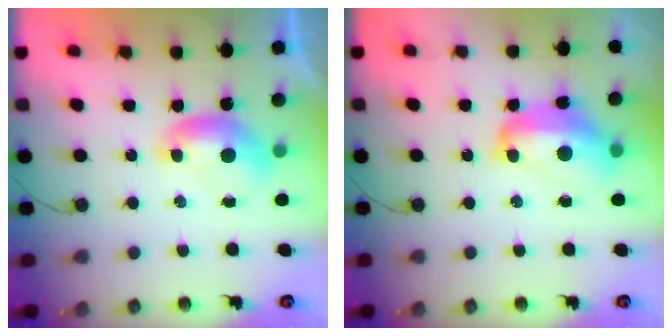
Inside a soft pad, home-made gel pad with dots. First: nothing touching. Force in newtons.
{"total": 8.3, "press": 8.2, "slide": 1.2}